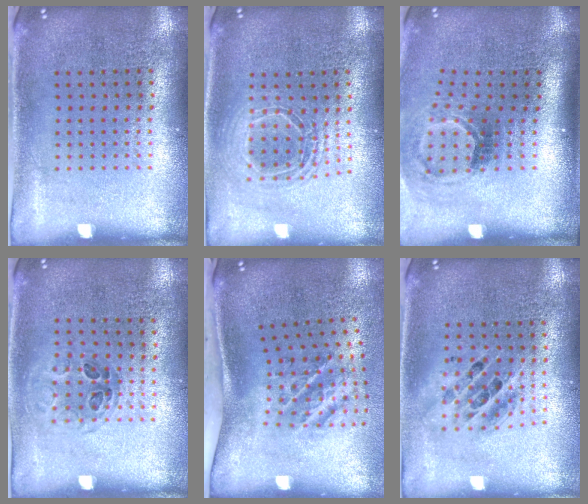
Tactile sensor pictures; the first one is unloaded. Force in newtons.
{"total": 1.7, "press": 1.4, "slide": 0.9}
{"total": 1.9, "press": 1.2, "slide": 1.5}
{"total": 1.0, "press": 0.7, "slide": 0.6}
{"total": 2.4, "press": 1.3, "slide": 2.0}
{"total": 1.4, "press": 1.3, "slide": 0.7}